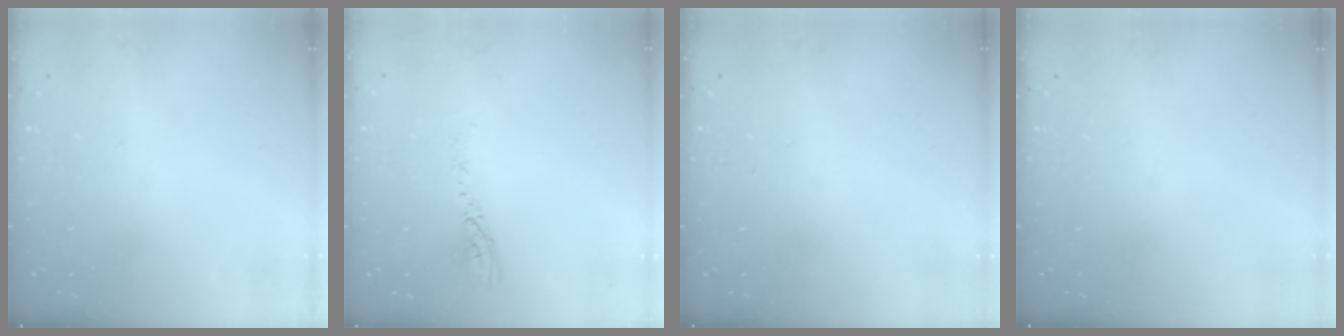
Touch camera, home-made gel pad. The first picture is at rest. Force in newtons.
{"total": 3.5, "press": 3.5, "slide": 0.3}
{"total": 0.0}
{"total": 0.0}